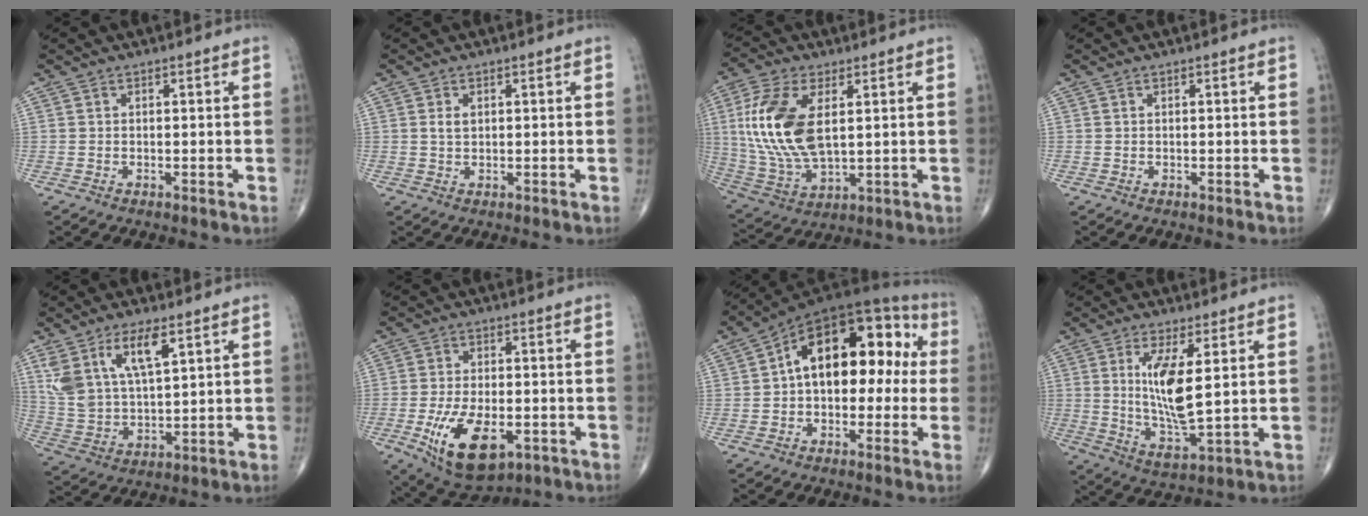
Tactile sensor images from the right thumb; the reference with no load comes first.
{"total": 1.8, "force": [0.5, 1.1, 1.3], "torque": [-0.024, 0.001, 0.010]}
{"total": 16.9, "force": [3.1, 8.6, 14.1], "torque": [-0.303, -0.010, 0.067]}
{"total": 0.0}
{"total": 11.5, "force": [5.8, 4.7, 8.8], "torque": [-0.175, -0.021, 0.122]}
{"total": 13.8, "force": [-4.8, 7.0, 10.9], "torque": [-0.180, 0.001, -0.067]}
{"total": 17.8, "force": [1.1, 10.5, 14.3], "torque": [-0.180, 0.058, 0.005]}
{"total": 10.9, "force": [2.3, 2.9, 10.3], "torque": [-0.200, -0.034, 0.051]}